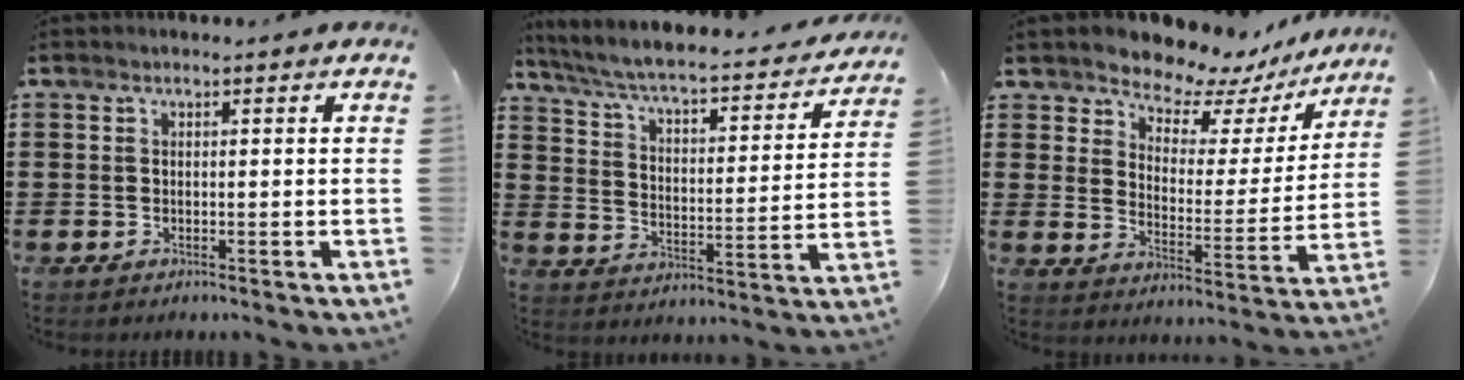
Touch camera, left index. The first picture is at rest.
{"total": 5.0, "force": [4.4, 0.3, 2.4], "torque": [-0.070, -0.039, 0.066]}
{"total": 7.0, "force": [6.6, 2.0, 1.2], "torque": [-0.046, -0.054, 0.111]}